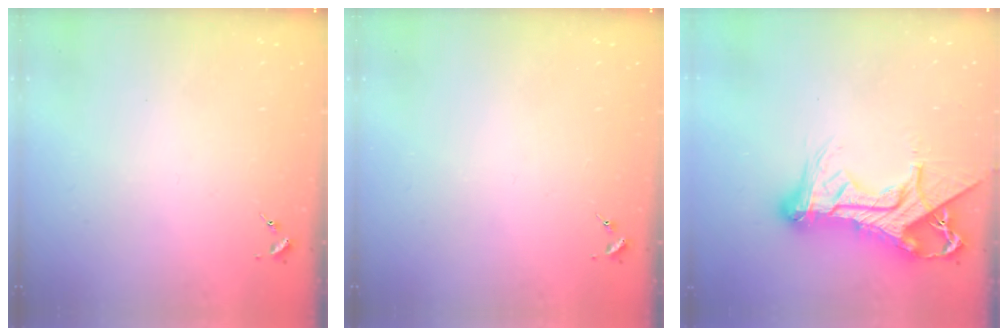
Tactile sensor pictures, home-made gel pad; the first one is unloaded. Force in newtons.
{"total": 0.0}
{"total": 20.6, "press": 20.5, "slide": 1.9}